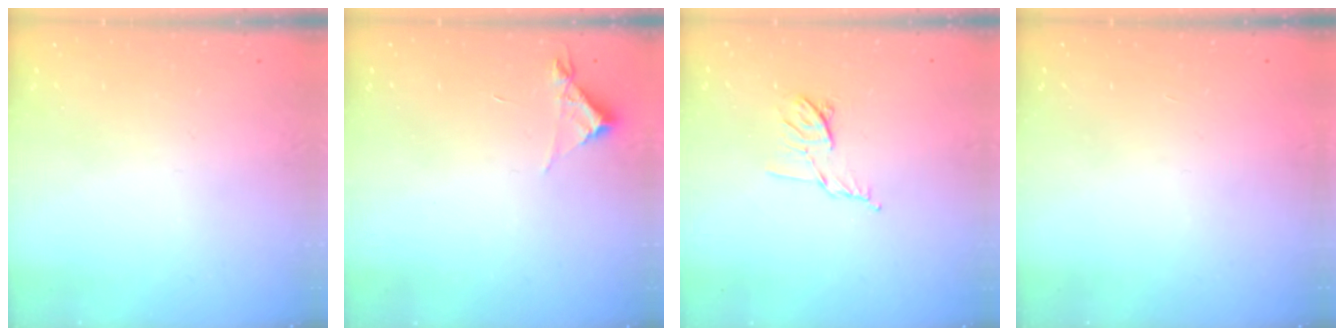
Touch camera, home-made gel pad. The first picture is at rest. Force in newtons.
{"total": 4.4, "press": 4.4, "slide": 0.4}
{"total": 7.4, "press": 7.3, "slide": 1.2}
{"total": 1.5, "press": 1.5, "slide": 0.1}